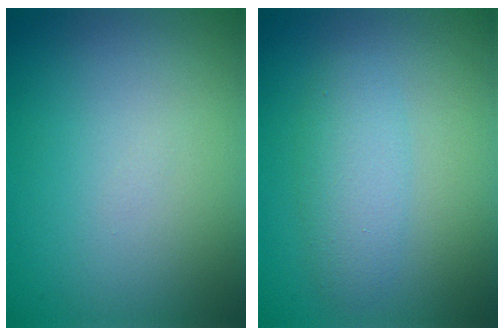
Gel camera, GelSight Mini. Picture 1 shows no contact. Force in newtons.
{"total": 2.9, "press": 2.9, "slide": 0.1}